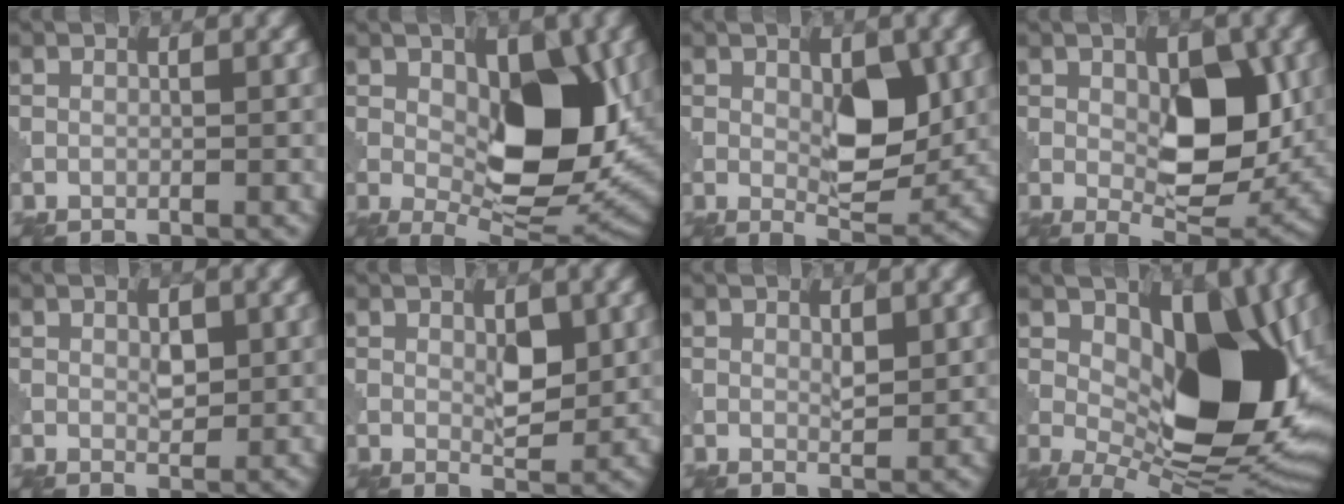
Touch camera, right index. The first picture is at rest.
{"total": 10.8, "force": [1.1, 5.2, 9.4], "torque": [-0.131, -0.004, 0.026]}
{"total": 5.1, "force": [1.1, 2.4, 4.4], "torque": [-0.066, -0.009, 0.023]}
{"total": 7.8, "force": [1.0, 3.8, 6.7], "torque": [-0.097, -0.008, 0.028]}
{"total": 1.3, "force": [0.7, 0.8, 0.8], "torque": [-0.013, -0.002, 0.016]}
{"total": 2.4, "force": [0.9, 1.2, 2.0], "torque": [-0.032, -0.007, 0.020]}
{"total": 1.0, "force": [0.8, 0.2, 0.5], "torque": [-0.013, -0.005, 0.017]}
{"total": 14.5, "force": [2.1, 7.4, 12.3], "torque": [-0.148, -0.012, 0.040]}